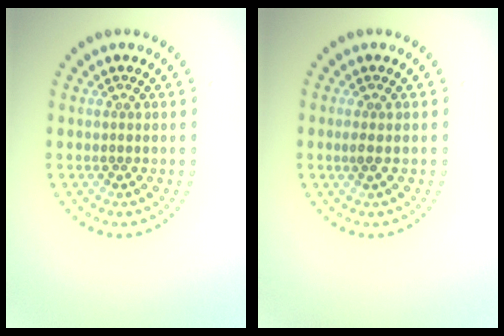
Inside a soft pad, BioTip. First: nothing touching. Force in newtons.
{"total": 0.8, "press": 0.7, "slide": 0.4}